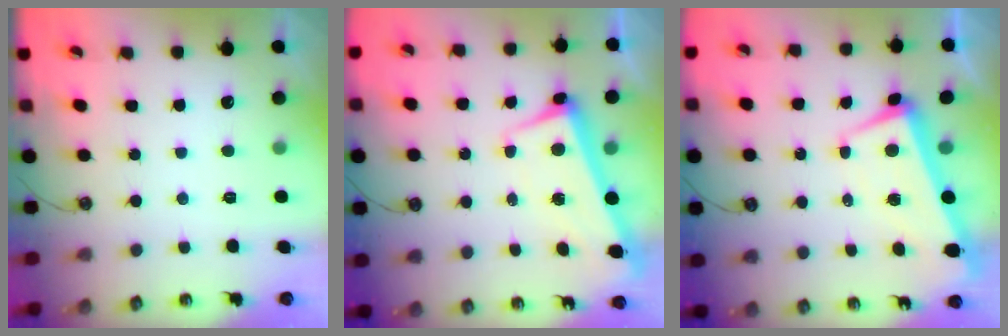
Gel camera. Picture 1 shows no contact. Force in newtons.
{"total": 1.3, "press": 0.2, "slide": 1.3}
{"total": 3.0, "press": 2.1, "slide": 2.0}